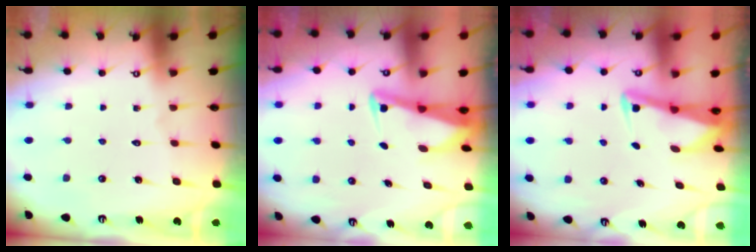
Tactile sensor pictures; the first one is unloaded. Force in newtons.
{"total": 3.0, "press": 2.9, "slide": 0.3}
{"total": 2.9, "press": 2.8, "slide": 0.4}